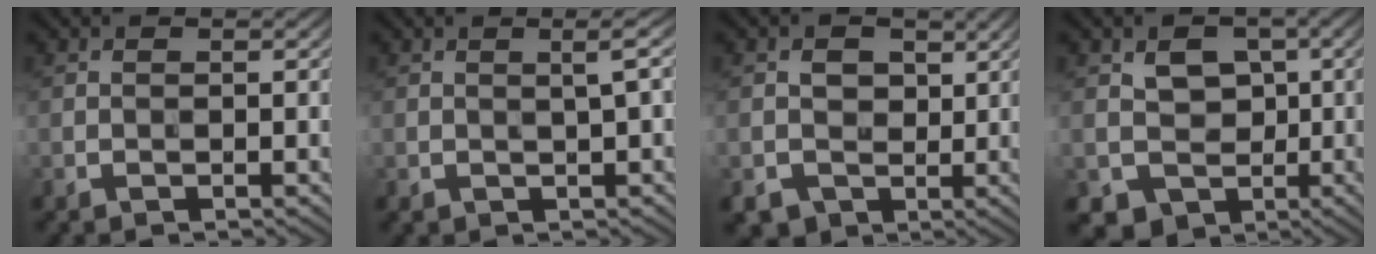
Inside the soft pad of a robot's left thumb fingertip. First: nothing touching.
{"total": 1.9, "force": [0.5, 0.1, 1.8], "torque": [-0.030, 0.009, 0.007]}
{"total": 4.3, "force": [0.1, 4.0, 1.5], "torque": [-0.034, -0.004, -0.001]}
{"total": 5.9, "force": [-0.4, 5.1, 2.9], "torque": [-0.058, -0.010, -0.013]}